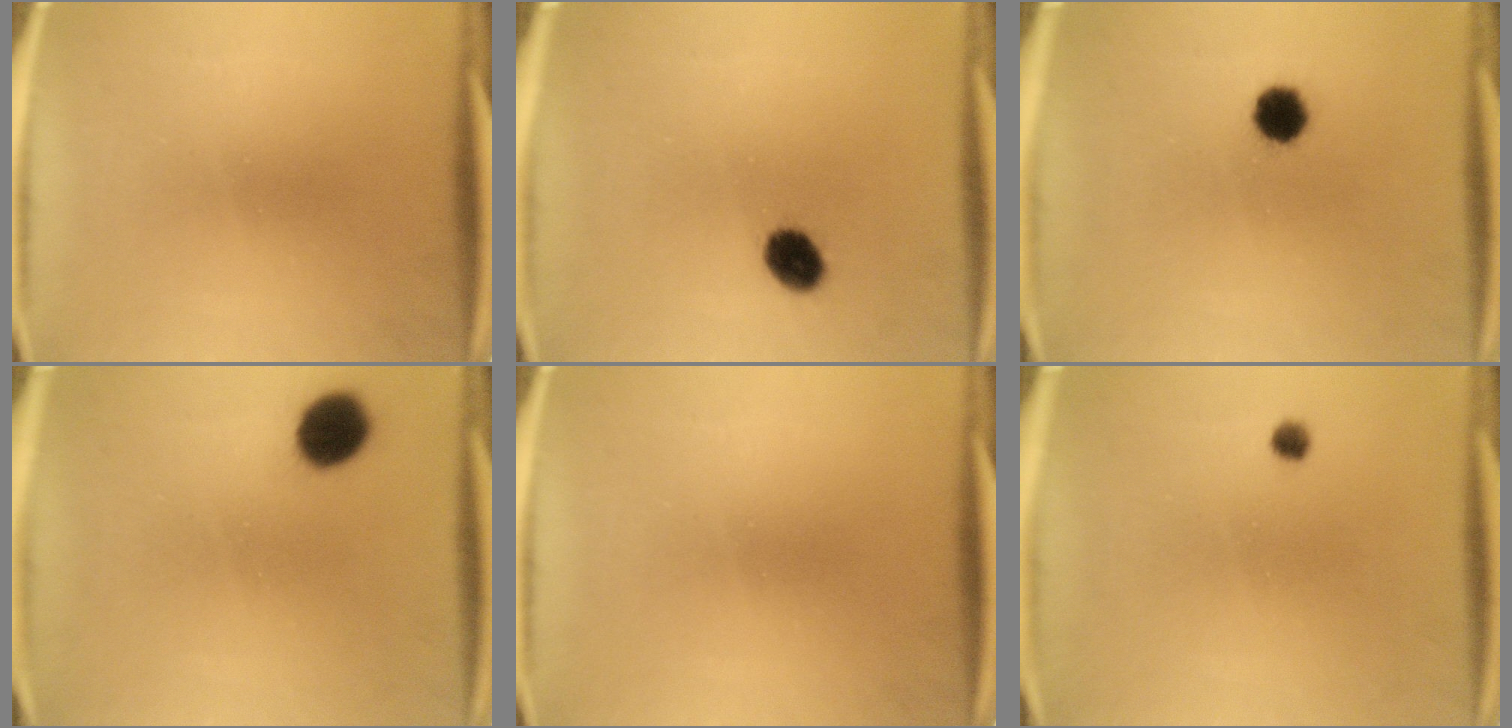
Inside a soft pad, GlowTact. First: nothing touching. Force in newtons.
{"total": 5.8}
{"total": 5.3}
{"total": 7.8}
{"total": 0.0}
{"total": 1.3}